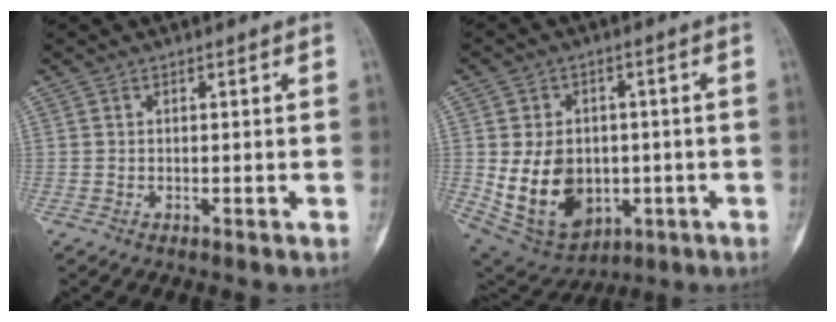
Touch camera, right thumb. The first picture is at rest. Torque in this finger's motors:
{"motor_torque": [-0.07, 1.10, 0.57, 0.60, 0.13]}